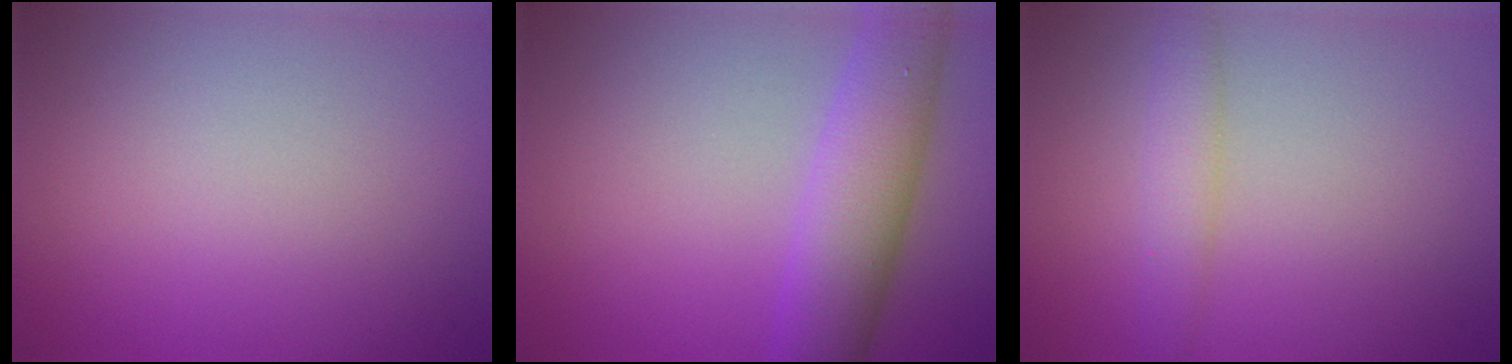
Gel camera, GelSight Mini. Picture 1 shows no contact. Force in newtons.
{"total": 6.2, "press": 6.2, "slide": 0.4}
{"total": 2.6, "press": 2.6, "slide": 0.0}